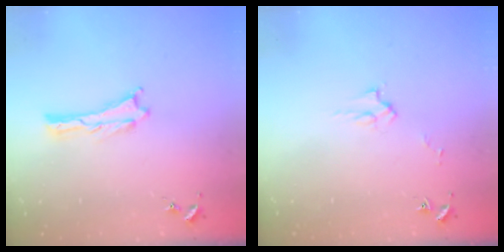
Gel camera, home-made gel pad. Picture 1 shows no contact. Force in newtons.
{"total": 2.6, "press": 2.6, "slide": 0.3}